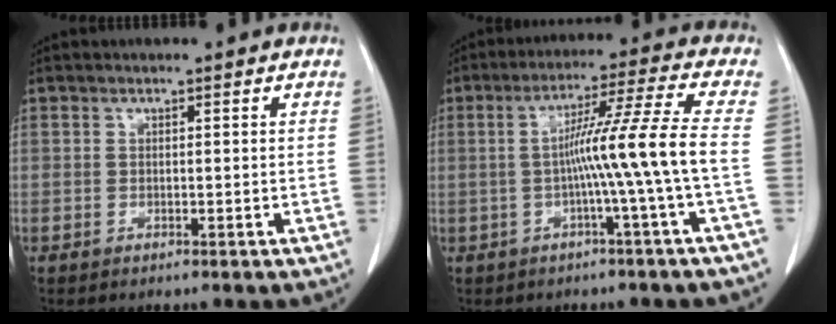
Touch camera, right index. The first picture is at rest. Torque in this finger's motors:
{"motor_torque": [1.34, -0.52, 0.77, 0.21]}